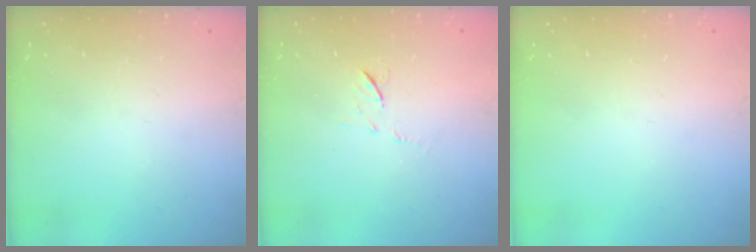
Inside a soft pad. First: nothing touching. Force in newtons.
{"total": 5.6, "press": 5.6, "slide": 0.6}
{"total": 0.0}